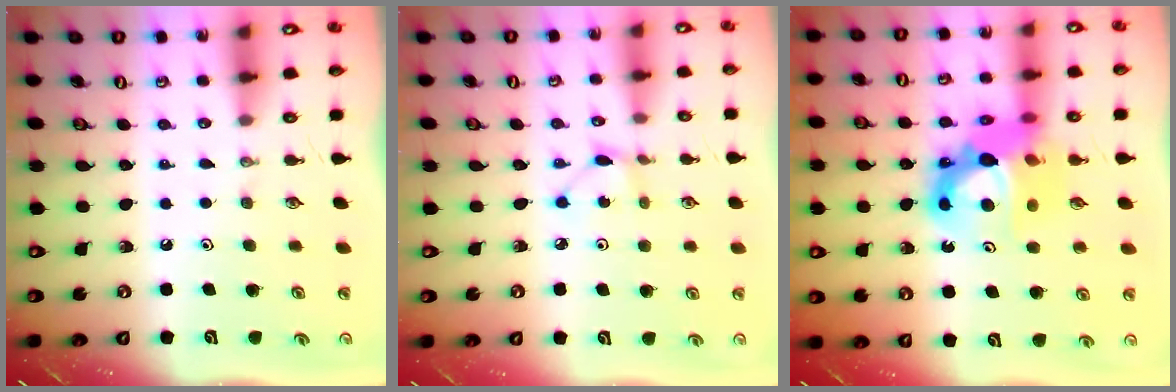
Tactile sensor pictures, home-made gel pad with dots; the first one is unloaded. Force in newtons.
{"total": 2.0, "press": 2.0, "slide": 0.3}
{"total": 15.9, "press": 15.7, "slide": 2.4}